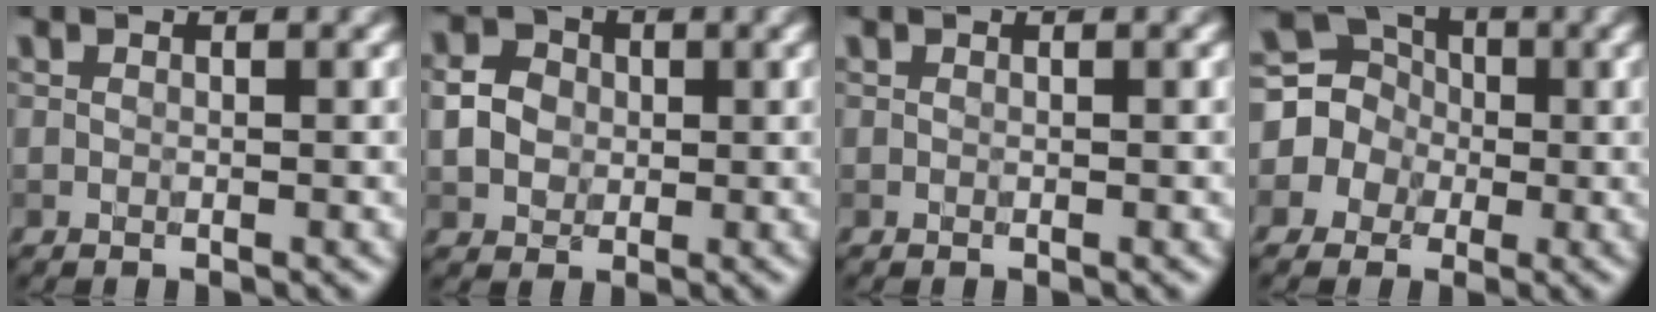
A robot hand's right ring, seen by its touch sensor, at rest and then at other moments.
{"total": 2.9, "force": [0.1, 2.5, 1.4], "torque": [-0.025, 0.004, 0.001]}
{"total": 0.0}
{"total": 6.9, "force": [-0.3, 6.7, 1.8], "torque": [-0.039, 0.032, -0.050]}